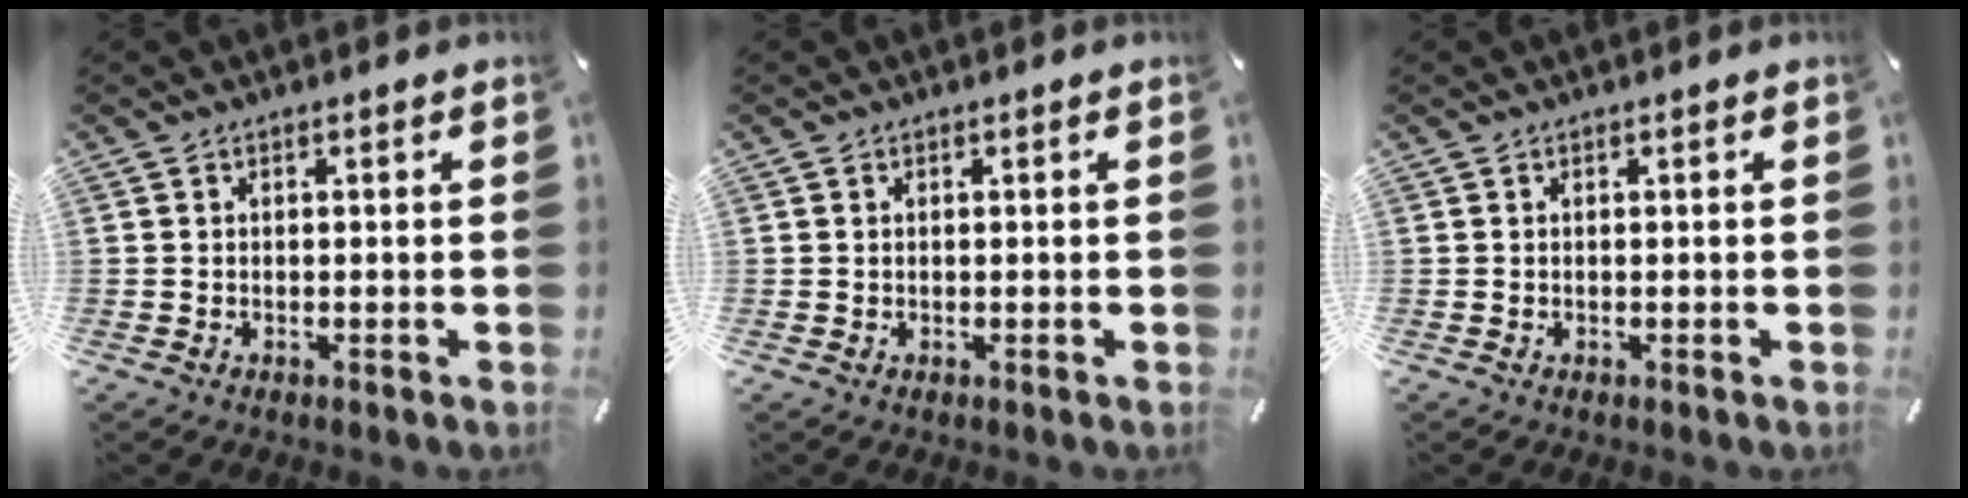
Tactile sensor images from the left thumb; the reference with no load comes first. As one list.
[{"total": 0.0}, {"total": 0.0}]